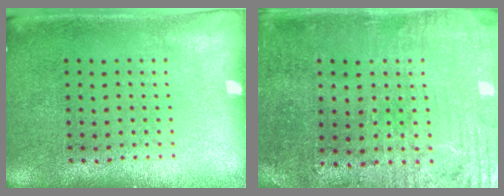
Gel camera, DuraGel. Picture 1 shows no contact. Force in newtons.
{"total": 1.3, "press": 1.2, "slide": 0.6}